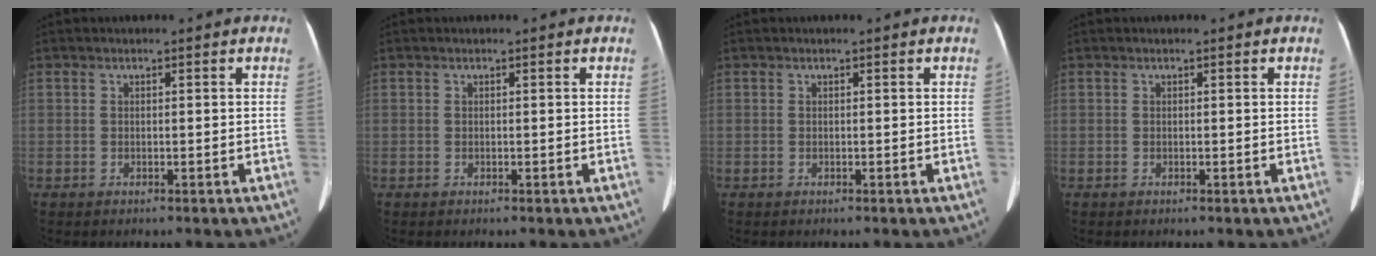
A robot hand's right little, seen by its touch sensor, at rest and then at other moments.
{"total": 0.0}
{"total": 0.0}
{"total": 0.0}